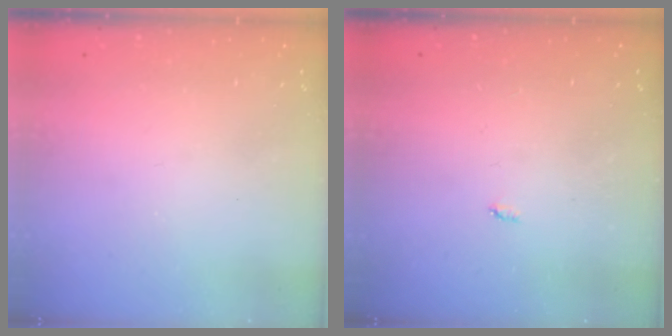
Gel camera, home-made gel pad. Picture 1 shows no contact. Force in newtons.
{"total": 2.1, "press": 2.1, "slide": 0.4}